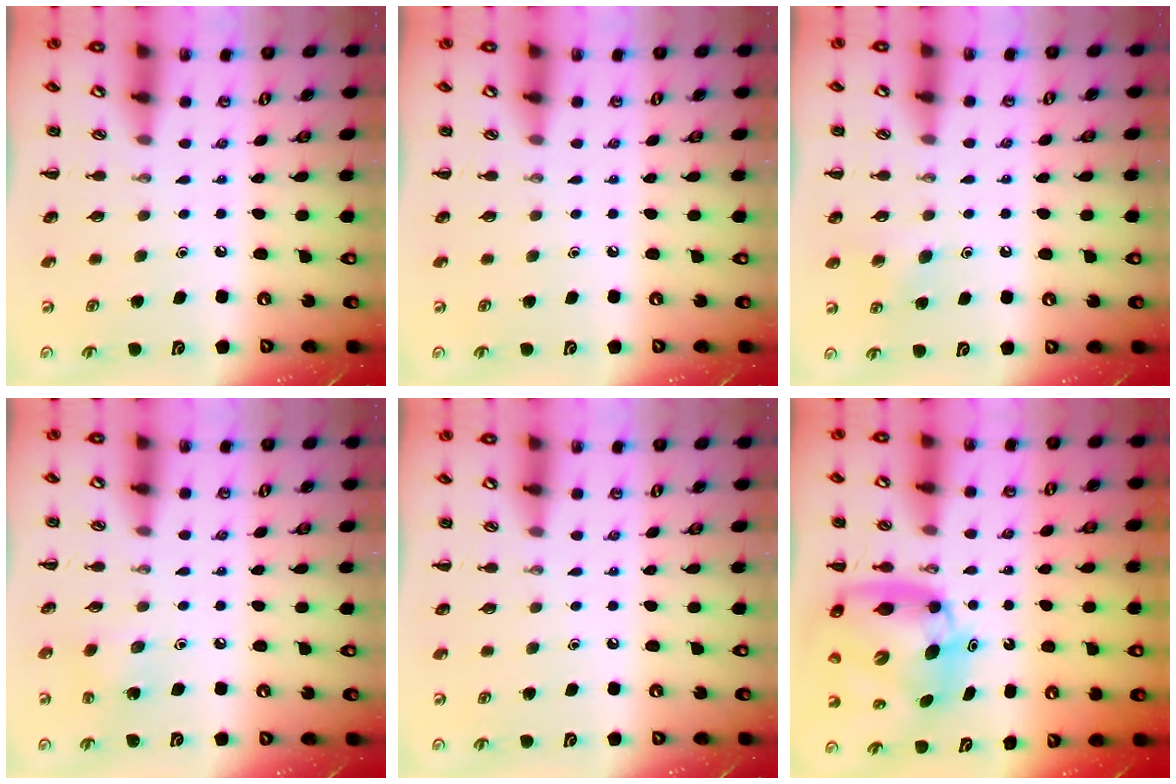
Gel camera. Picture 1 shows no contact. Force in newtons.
{"total": 0.0}
{"total": 4.5, "press": 4.3, "slide": 1.4}
{"total": 4.4, "press": 4.2, "slide": 1.2}
{"total": 0.0}
{"total": 11.8, "press": 11.4, "slide": 3.1}